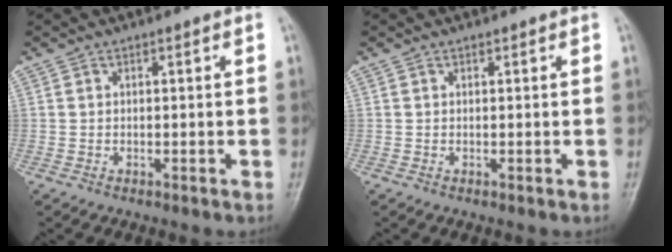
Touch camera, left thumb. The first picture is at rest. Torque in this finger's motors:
{"motor_torque": [-0.05, 0.00, -0.10, -0.01, 0.00]}